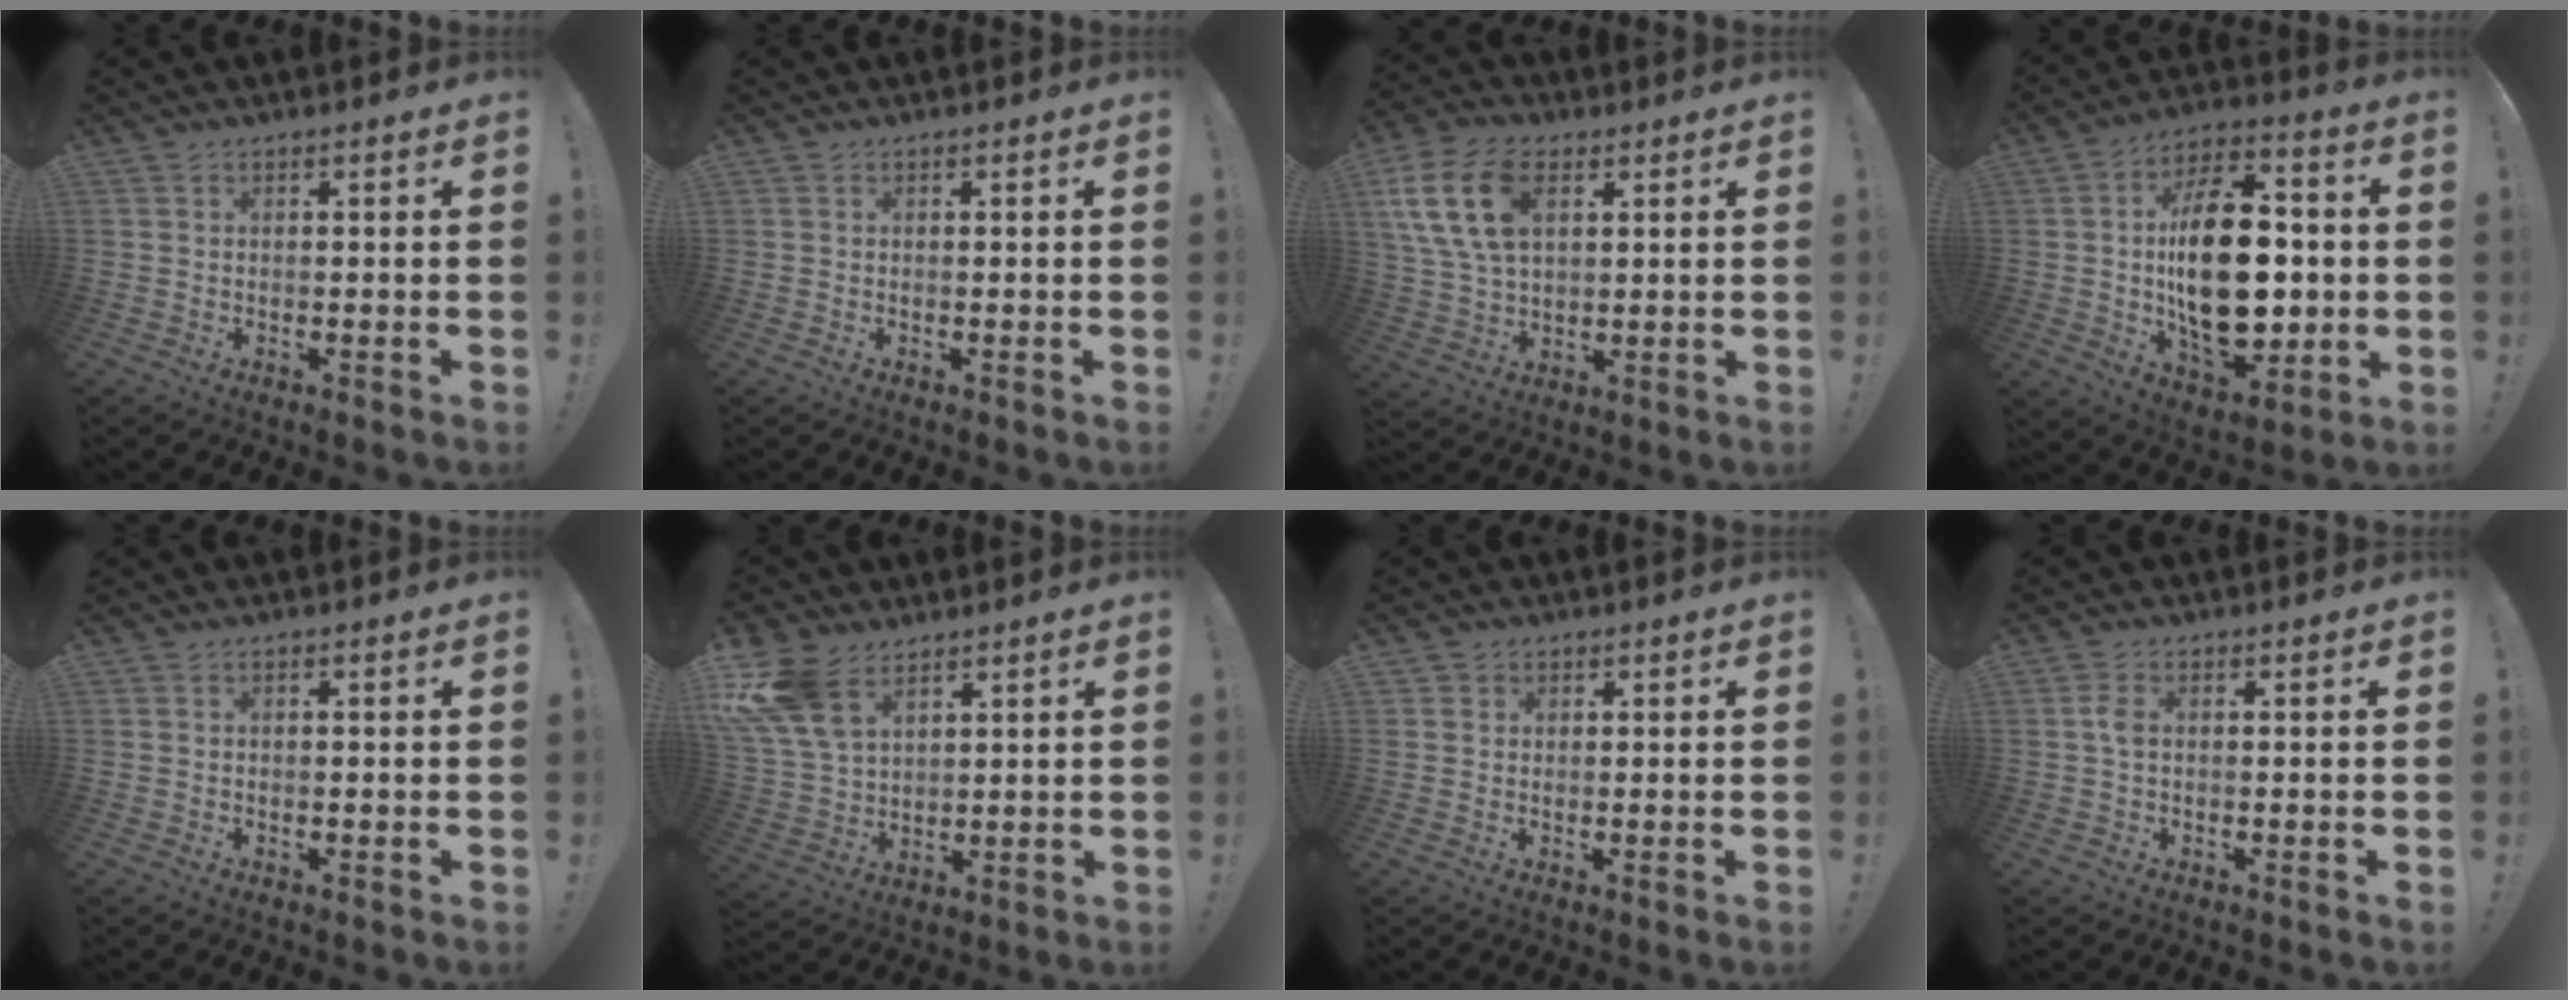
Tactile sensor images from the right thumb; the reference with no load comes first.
{"total": 0.0}
{"total": 16.4, "force": [5.9, 10.3, 11.3], "torque": [-0.229, -0.003, 0.110]}
{"total": 26.5, "force": [-0.6, 15.1, 21.8], "torque": [-0.367, 0.002, -0.001]}
{"total": 0.0}
{"total": 14.5, "force": [8.0, 9.0, 8.0], "torque": [-0.155, -0.034, 0.158]}
{"total": 1.7, "force": [0.8, 1.5, 0.2], "torque": [0.003, 0.000, 0.012]}
{"total": 3.0, "force": [0.3, 1.8, 2.5], "torque": [-0.047, 0.008, 0.005]}